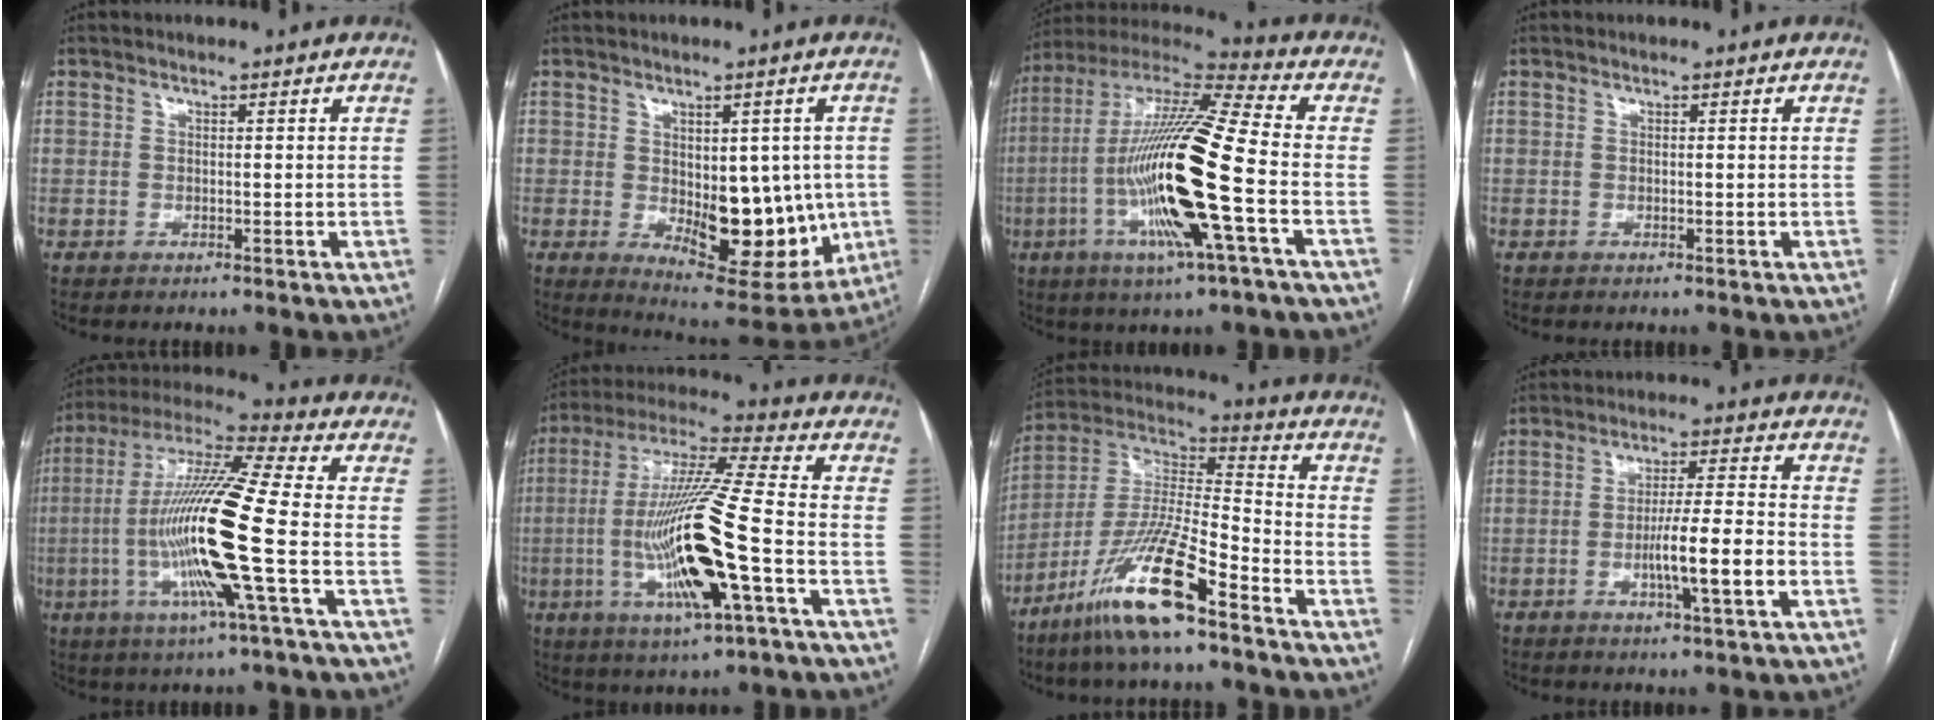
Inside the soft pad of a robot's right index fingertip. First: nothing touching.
{"total": 14.0, "force": [-1.4, 7.0, 12.1], "torque": [-0.152, -0.005, 0.008]}
{"total": 20.5, "force": [-4.8, 0.6, 19.9], "torque": [-0.409, -0.014, -0.098]}
{"total": 0.0}
{"total": 17.9, "force": [-3.8, -0.7, 17.5], "torque": [-0.350, -0.008, -0.084]}
{"total": 18.6, "force": [-4.5, 0.7, 18.1], "torque": [-0.365, -0.011, -0.084]}
{"total": 15.7, "force": [-9.8, 1.3, 12.2], "torque": [-0.251, -0.019, -0.188]}
{"total": 8.5, "force": [-2.7, -0.1, 8.1], "torque": [-0.136, 0.000, -0.045]}